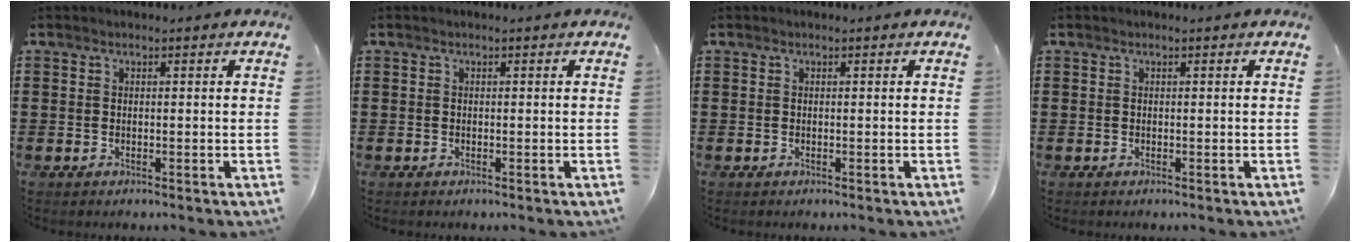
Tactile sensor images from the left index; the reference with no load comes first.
{"total": 0.0}
{"total": 0.0}
{"total": 0.0}